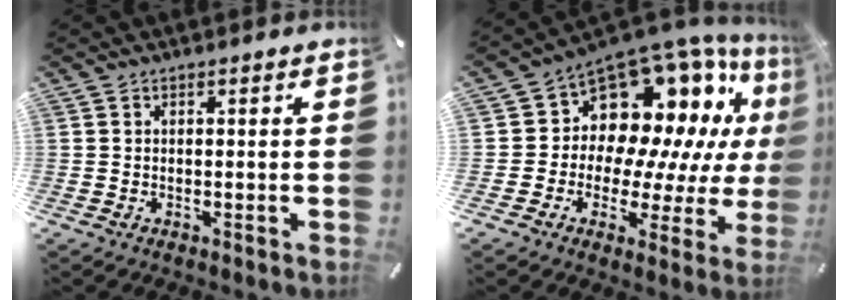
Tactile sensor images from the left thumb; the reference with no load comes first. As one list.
[{"total": 14.1, "force": [8.0, 9.9, 6.0], "torque": [-0.085, -0.099, 0.147]}]